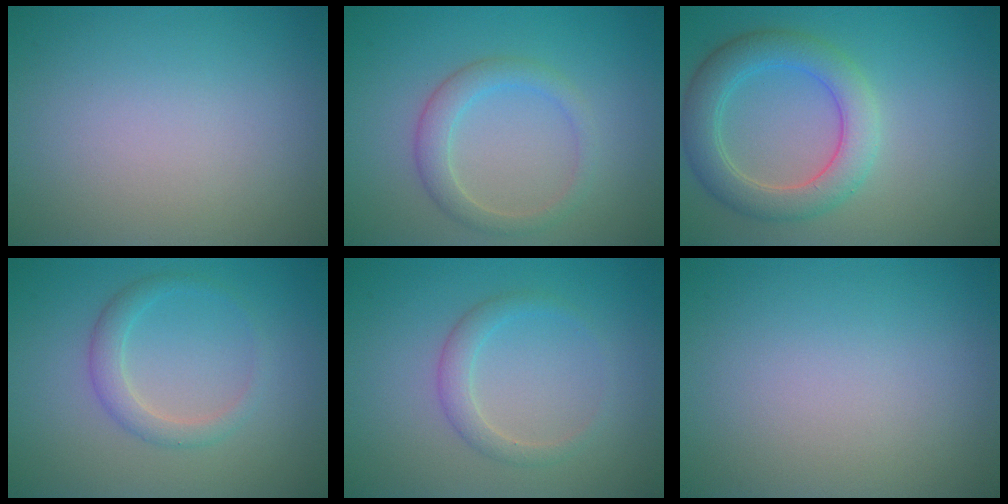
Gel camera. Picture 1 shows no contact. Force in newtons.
{"total": 2.7, "press": 2.7, "slide": 0.1}
{"total": 5.0, "press": 5.0, "slide": 0.4}
{"total": 2.2, "press": 2.2, "slide": 0.2}
{"total": 1.9, "press": 1.9, "slide": 0.1}
{"total": 0.0}